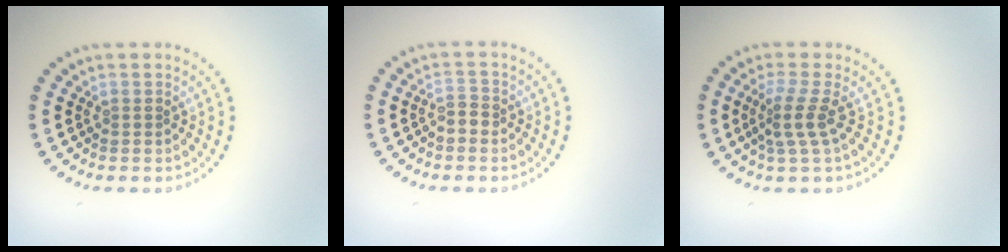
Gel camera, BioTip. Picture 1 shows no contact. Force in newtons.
{"total": 1.2, "press": 1.1, "slide": 0.5}
{"total": 2.6, "press": 1.9, "slide": 1.9}